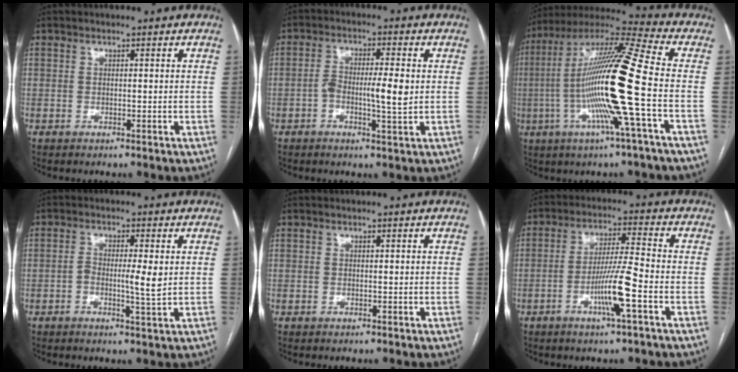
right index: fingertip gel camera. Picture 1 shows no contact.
{"total": 5.8, "force": [-0.7, 0.8, 5.7], "torque": [-0.103, 0.009, -0.010]}
{"total": 19.0, "force": [-3.5, -1.1, 18.6], "torque": [-0.356, -0.003, -0.083]}
{"total": 4.1, "force": [-0.2, 0.4, 4.1], "torque": [-0.071, -0.001, -0.003]}
{"total": 0.0}
{"total": 8.3, "force": [-3.3, -0.5, 7.7], "torque": [-0.147, -0.003, -0.061]}